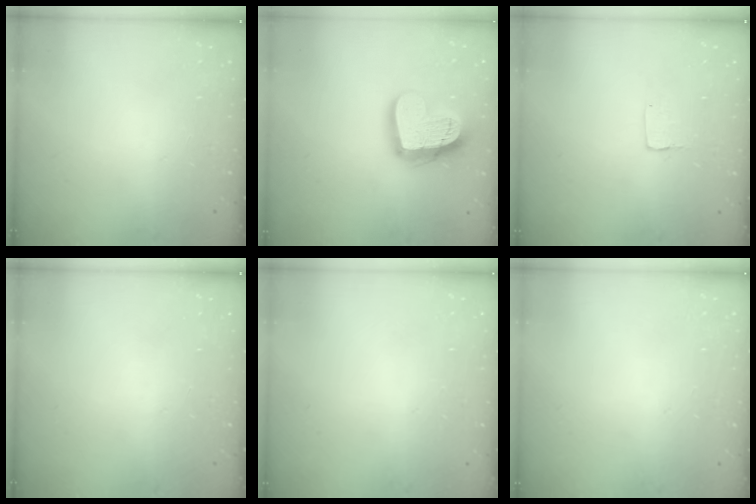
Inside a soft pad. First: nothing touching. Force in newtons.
{"total": 21.4, "press": 21.3, "slide": 2.1}
{"total": 1.3, "press": 1.2, "slide": 0.1}
{"total": 0.0}
{"total": 0.0}
{"total": 0.0}